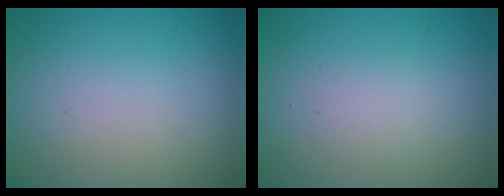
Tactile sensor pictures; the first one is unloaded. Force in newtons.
{"total": 1.5, "press": 1.4, "slide": 0.1}